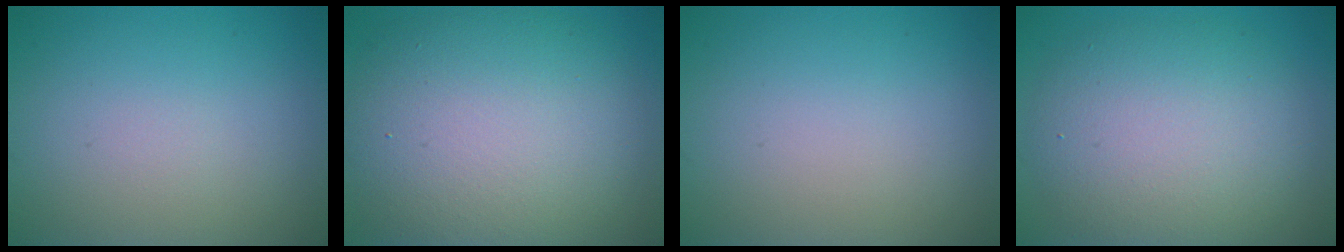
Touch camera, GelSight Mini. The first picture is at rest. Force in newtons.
{"total": 11.8, "press": 11.7, "slide": 1.0}
{"total": 0.0}
{"total": 8.0, "press": 8.0, "slide": 0.5}